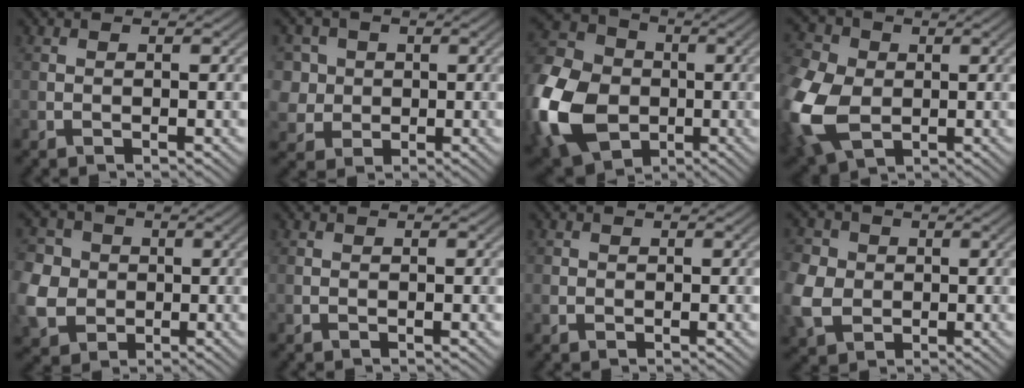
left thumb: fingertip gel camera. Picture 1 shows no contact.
{"total": 6.4, "force": [1.7, 5.9, 2.0], "torque": [-0.075, 0.004, 0.028]}
{"total": 18.4, "force": [-4.3, 14.2, 10.9], "torque": [-0.310, -0.016, -0.103]}
{"total": 14.0, "force": [-1.8, 10.2, 9.4], "torque": [-0.273, -0.020, -0.037]}
{"total": 8.4, "force": [-0.6, 7.5, 3.7], "torque": [-0.132, -0.012, -0.021]}
{"total": 0.0}
{"total": 1.0, "force": [0.1, 1.0, 0.2], "torque": [-0.003, -0.004, 0.001]}
{"total": 7.4, "force": [-0.5, 6.3, 3.8], "torque": [-0.131, -0.007, -0.016]}